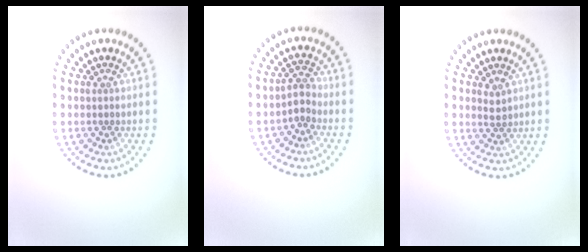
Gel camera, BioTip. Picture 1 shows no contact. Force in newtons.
{"total": 1.7, "press": 1.3, "slide": 1.0}
{"total": 1.1, "press": 0.9, "slide": 0.5}